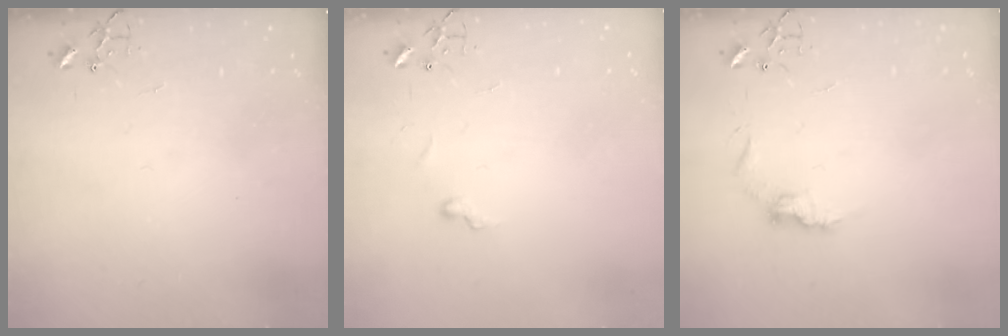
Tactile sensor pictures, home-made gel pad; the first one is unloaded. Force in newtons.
{"total": 4.3, "press": 4.3, "slide": 0.6}
{"total": 7.8, "press": 7.8, "slide": 0.4}